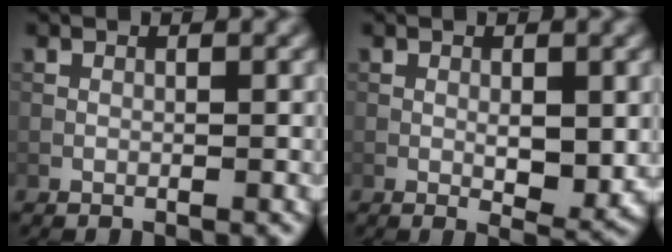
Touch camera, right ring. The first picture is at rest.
{"total": 3.0, "force": [-0.2, 1.3, 2.8], "torque": [-0.039, -0.006, 0.001]}